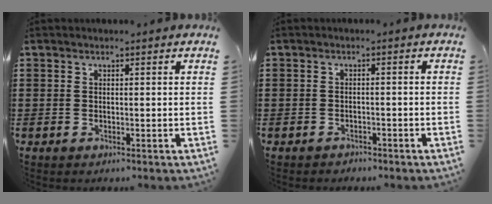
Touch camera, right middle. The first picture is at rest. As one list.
[{"total": 1.2, "force": [-1.1, 0.3, -0.2], "torque": [-0.001, 0.002, -0.026]}]